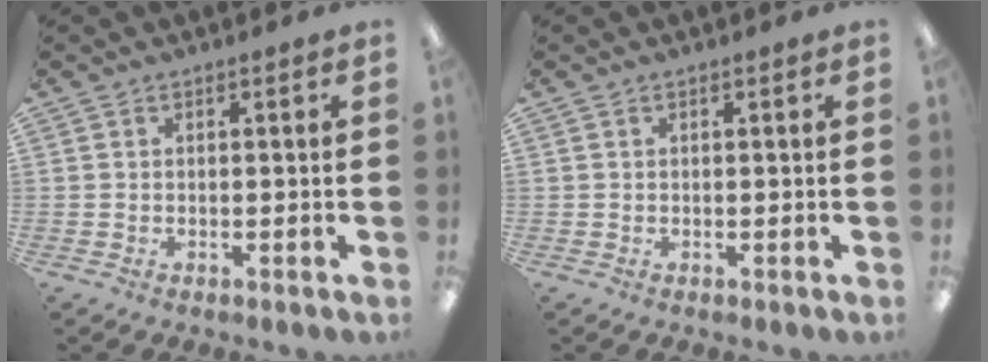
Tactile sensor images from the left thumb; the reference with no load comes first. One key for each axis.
{"total": 0.0}